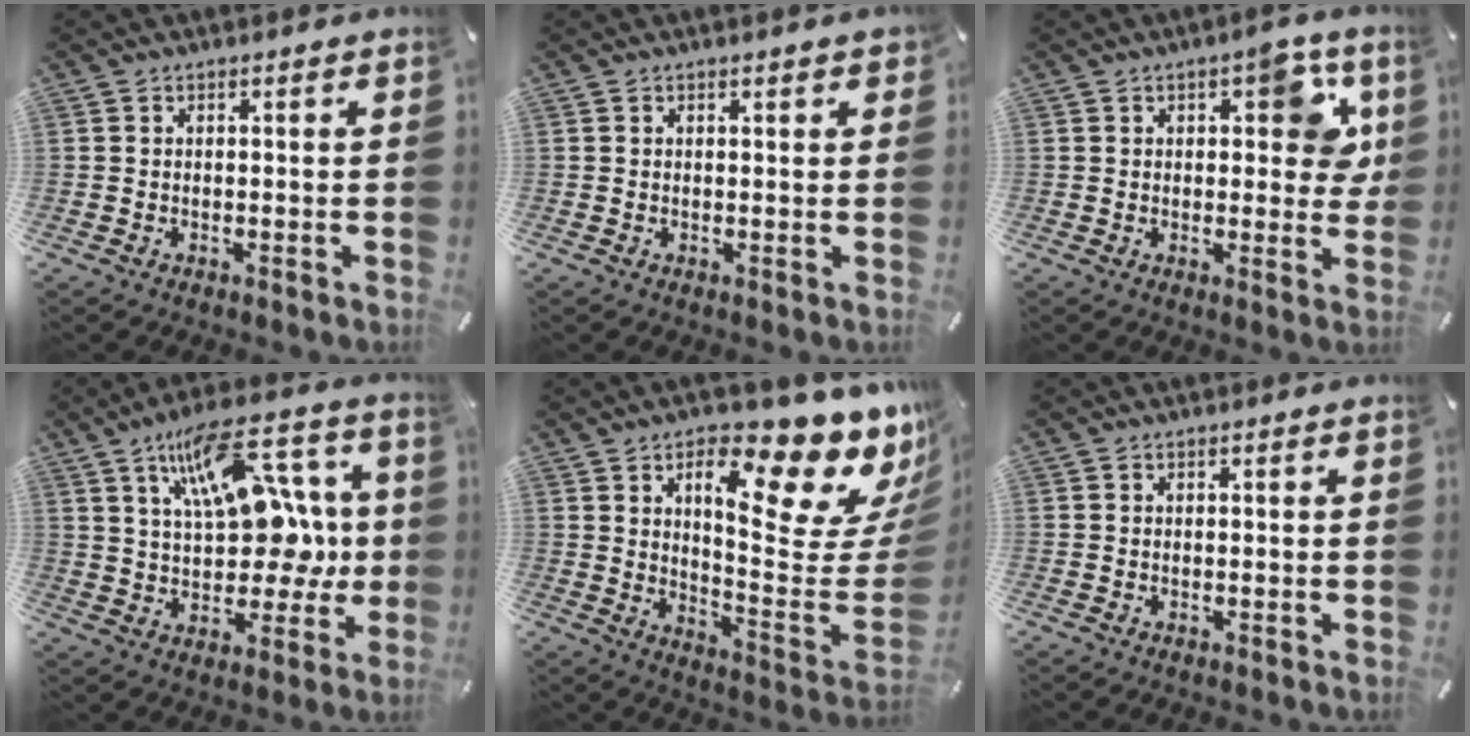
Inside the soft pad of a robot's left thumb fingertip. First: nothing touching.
{"total": 1.1, "force": [0.8, 0.3, 0.8], "torque": [-0.016, 0.001, 0.013]}
{"total": 9.8, "force": [3.5, 4.8, 7.8], "torque": [-0.088, -0.009, 0.054]}
{"total": 19.6, "force": [6.7, 11.2, 14.6], "torque": [-0.237, -0.031, 0.116]}
{"total": 23.3, "force": [14.6, 7.5, 16.5], "torque": [-0.216, -0.114, 0.225]}
{"total": 0.0}